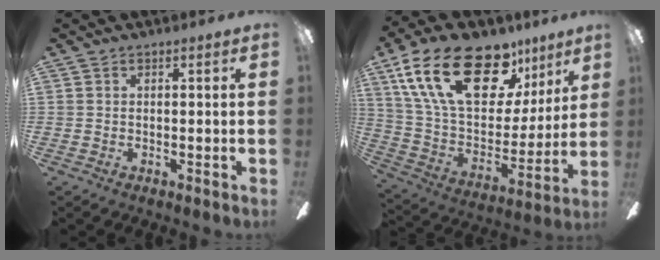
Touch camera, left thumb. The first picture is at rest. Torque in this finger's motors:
{"motor_torque": [0.64, 0.74, 1.79, -0.98, 0.39]}